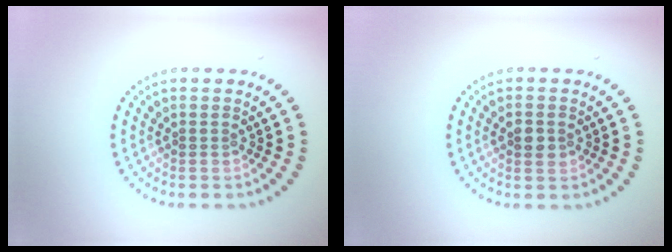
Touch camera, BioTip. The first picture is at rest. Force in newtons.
{"total": 2.2, "press": 2.2, "slide": 0.1}